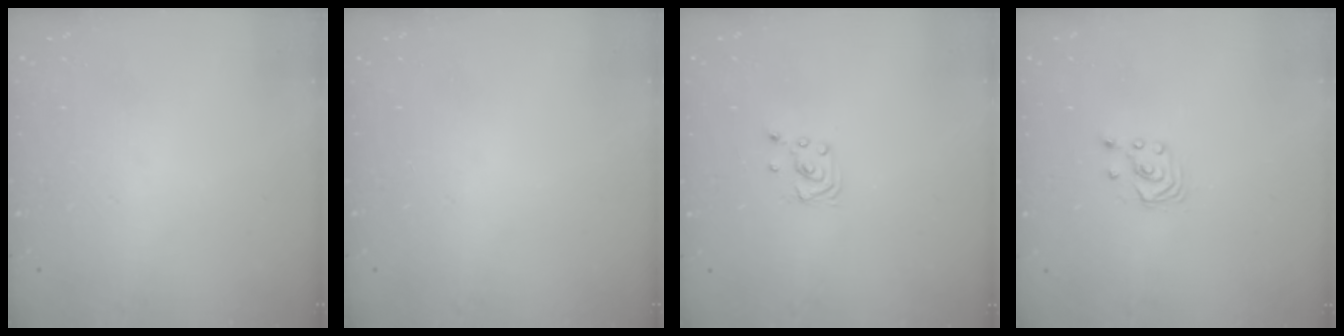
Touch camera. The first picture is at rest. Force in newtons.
{"total": 0.0}
{"total": 2.3, "press": 2.3, "slide": 0.2}
{"total": 2.1, "press": 2.1, "slide": 0.3}